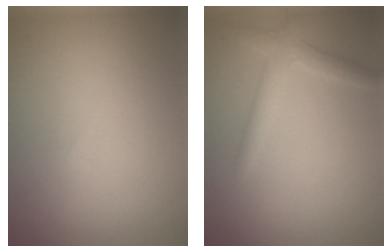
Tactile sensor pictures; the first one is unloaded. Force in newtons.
{"total": 2.3, "press": 2.3, "slide": 0.2}